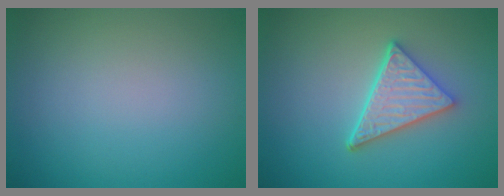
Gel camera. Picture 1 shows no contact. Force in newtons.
{"total": 4.8, "press": 3.7, "slide": 3.1}